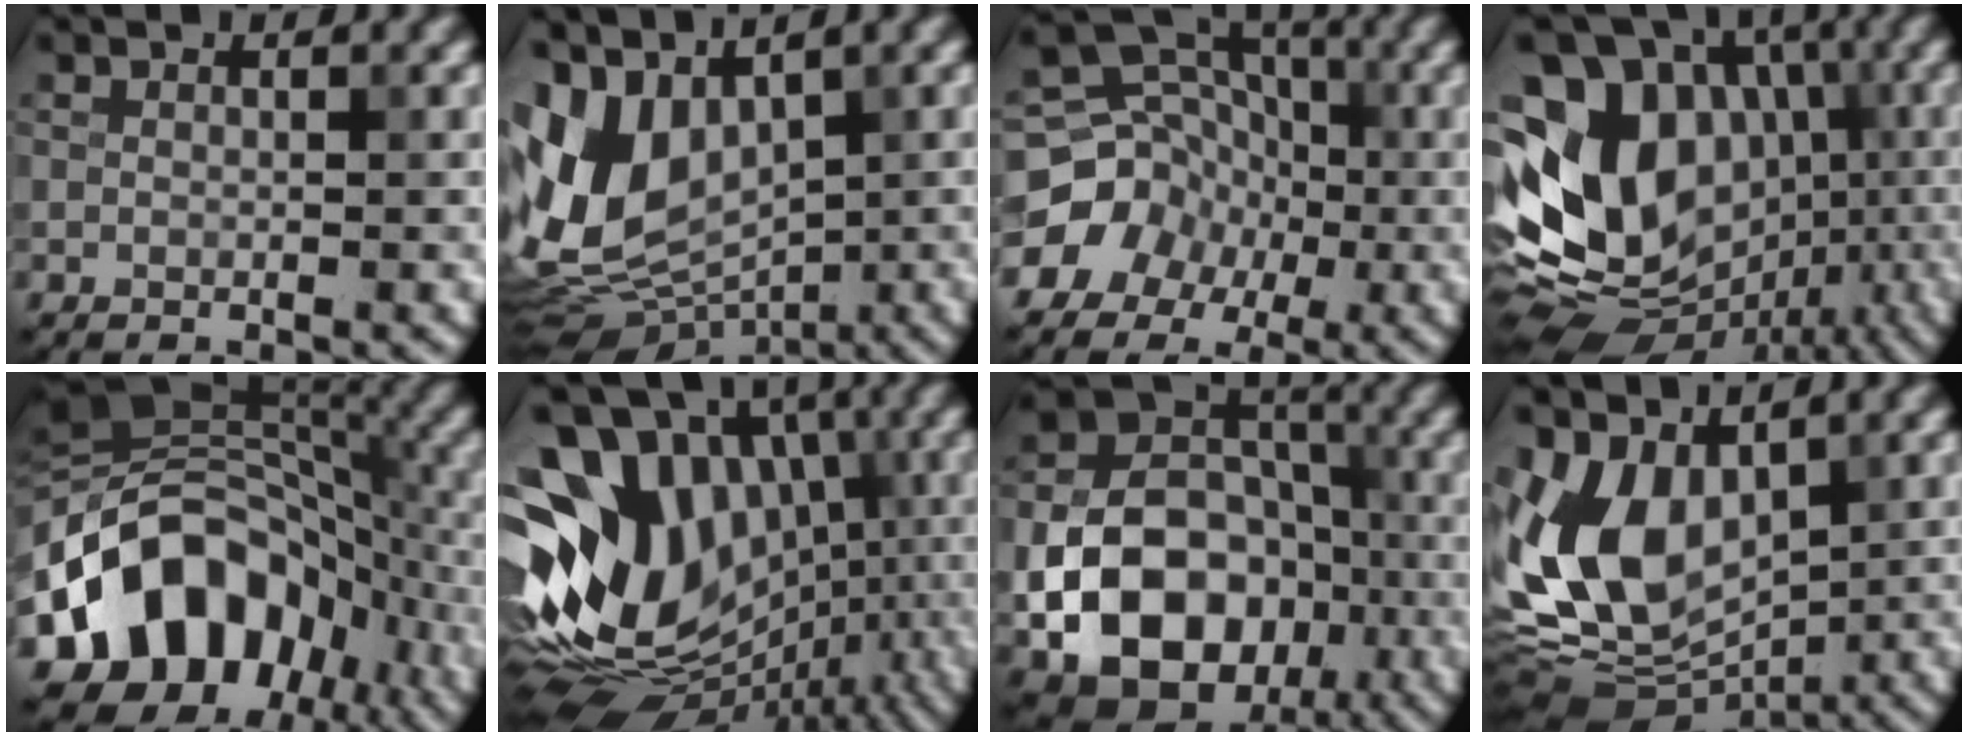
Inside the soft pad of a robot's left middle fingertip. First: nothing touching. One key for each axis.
{"total": 8.9, "fx": 1.3, "fy": 6.2, "fz": 6.2, "tx": -0.125, "ty": -0.007, "tz": 0.022}
{"total": 11.2, "fx": -3.6, "fy": 10.2, "fz": 3.0, "tx": -0.063, "ty": -0.012, "tz": -0.074}
{"total": 16.6, "fx": -0.5, "fy": 12.7, "fz": 10.7, "tx": -0.177, "ty": 0.010, "tz": 0.011}
{"total": 14.1, "fx": -5.7, "fy": 10.3, "fz": 7.8, "tx": -0.135, "ty": 0.011, "tz": -0.111}
{"total": 16.6, "fx": -0.2, "fy": 12.4, "fz": 11.0, "tx": -0.178, "ty": 0.016, "tz": 0.014}
{"total": 13.7, "fx": -4.5, "fy": 10.2, "fz": 7.9, "tx": -0.150, "ty": -0.025, "tz": -0.079}
{"total": 10.0, "fx": 0.4, "fy": 7.0, "fz": 7.2, "tx": -0.146, "ty": -0.016, "tz": 0.002}